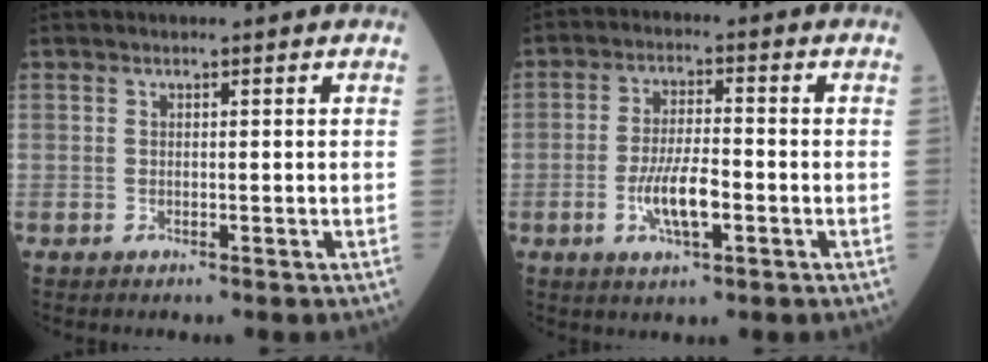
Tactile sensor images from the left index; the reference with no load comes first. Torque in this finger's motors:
{"motor_torque": [1.01, 0.16, 0.22, 0.06]}